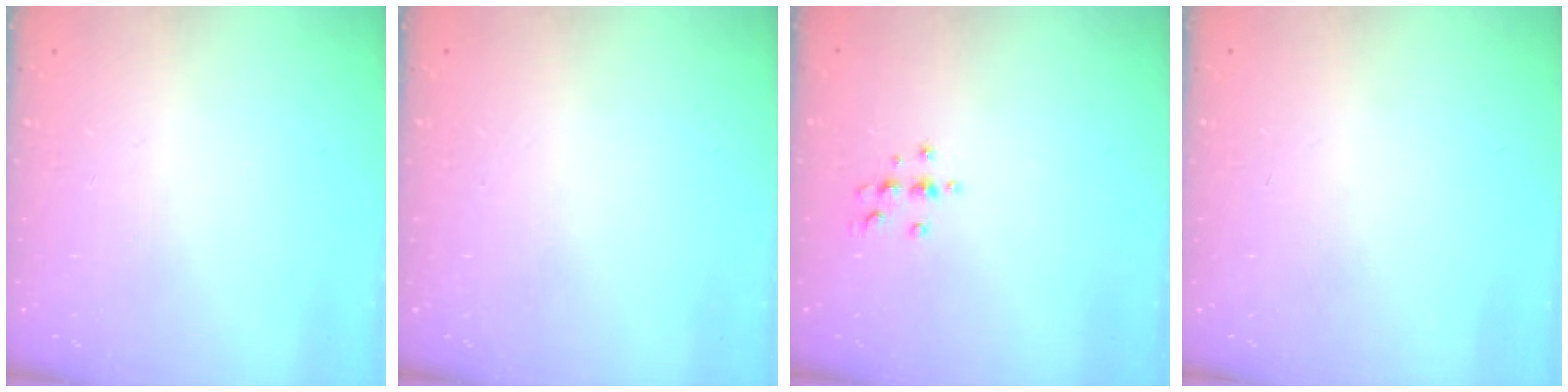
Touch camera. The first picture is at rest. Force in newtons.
{"total": 0.0}
{"total": 3.7, "press": 3.6, "slide": 0.5}
{"total": 0.0}